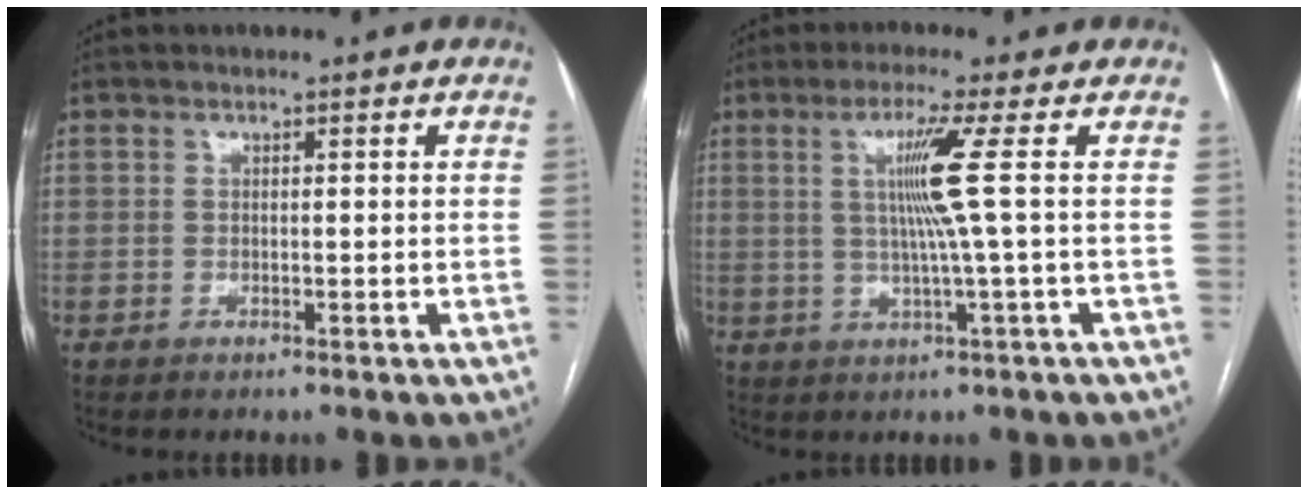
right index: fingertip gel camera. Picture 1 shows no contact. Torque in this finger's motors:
{"motor_torque": [0.70, 0.20, 0.50, 0.15]}